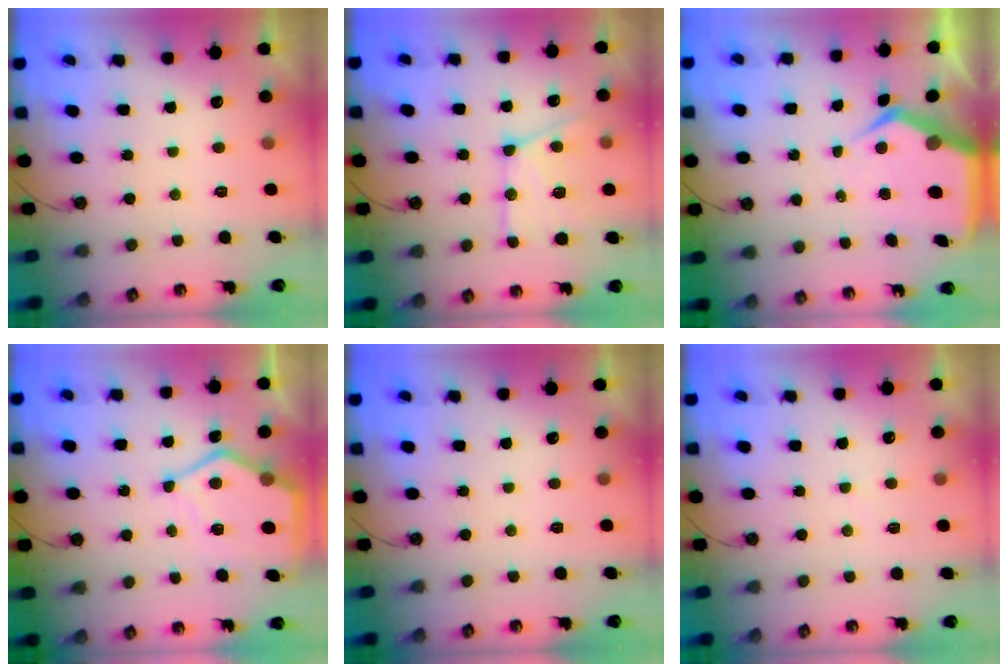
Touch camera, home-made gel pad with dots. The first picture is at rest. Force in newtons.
{"total": 16.7, "press": 16.5, "slide": 2.0}
{"total": 8.0, "press": 7.9, "slide": 1.0}
{"total": 9.5, "press": 9.4, "slide": 1.1}
{"total": 0.0}
{"total": 5.9, "press": 5.9, "slide": 0.6}